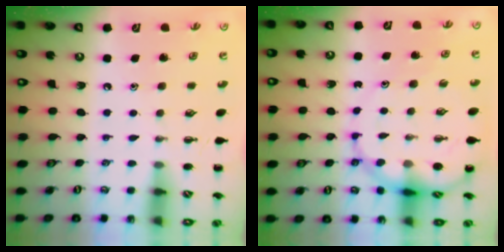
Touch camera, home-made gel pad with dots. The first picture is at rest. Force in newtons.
{"total": 10.8, "press": 10.3, "slide": 2.9}